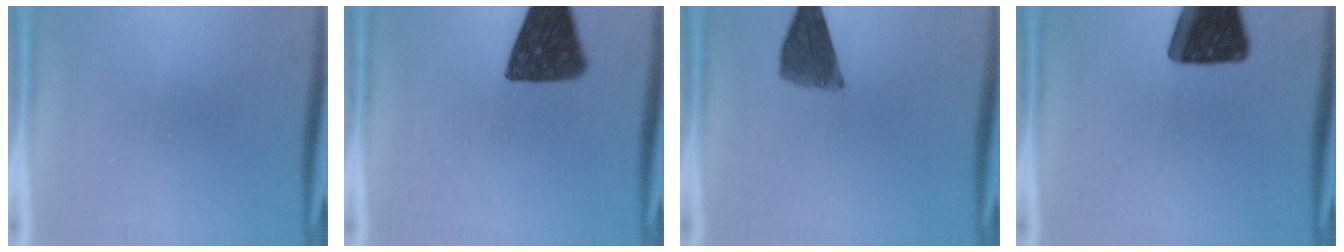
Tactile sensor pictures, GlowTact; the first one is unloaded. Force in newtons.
{"total": 12.5}
{"total": 7.1}
{"total": 16.2}